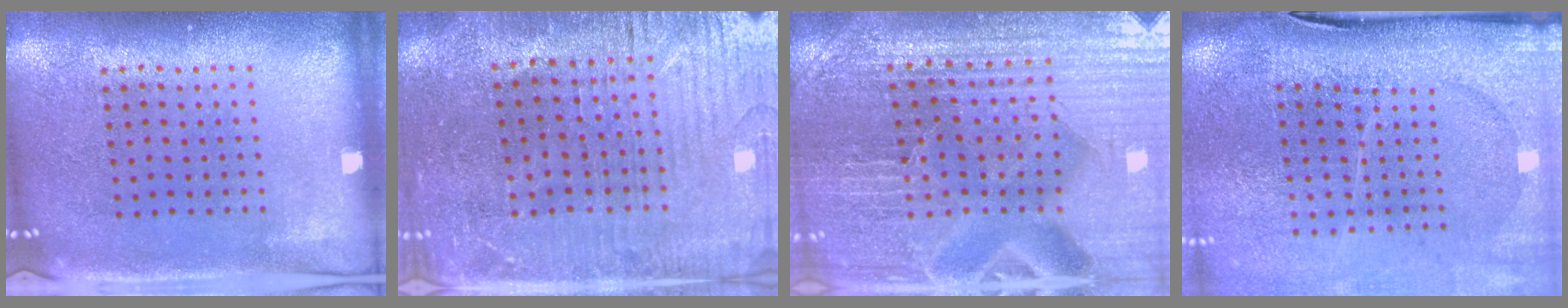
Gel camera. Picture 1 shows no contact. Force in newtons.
{"total": 1.8, "press": 1.8, "slide": 0.5}
{"total": 3.6, "press": 3.6, "slide": 0.5}
{"total": 4.6, "press": 3.6, "slide": 2.8}